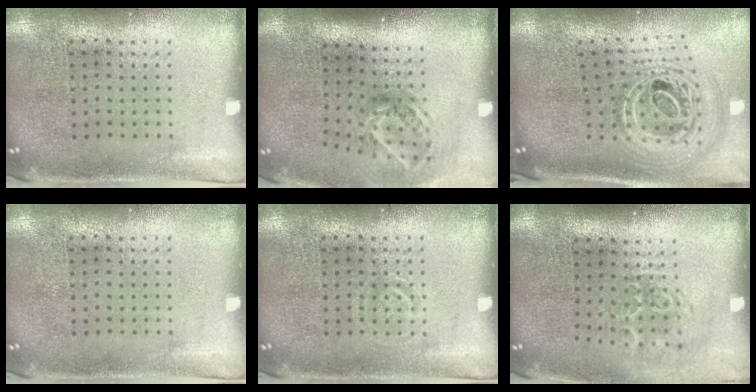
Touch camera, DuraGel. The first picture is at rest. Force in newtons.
{"total": 1.9, "press": 1.2, "slide": 1.5}
{"total": 2.9, "press": 2.0, "slide": 2.1}
{"total": 0.0}
{"total": 0.8, "press": 0.8, "slide": 0.2}
{"total": 1.8, "press": 1.2, "slide": 1.4}